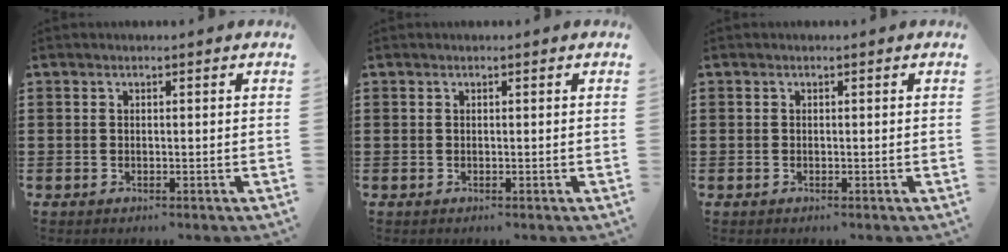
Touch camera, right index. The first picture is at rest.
{"total": 0.0}
{"total": 0.0}